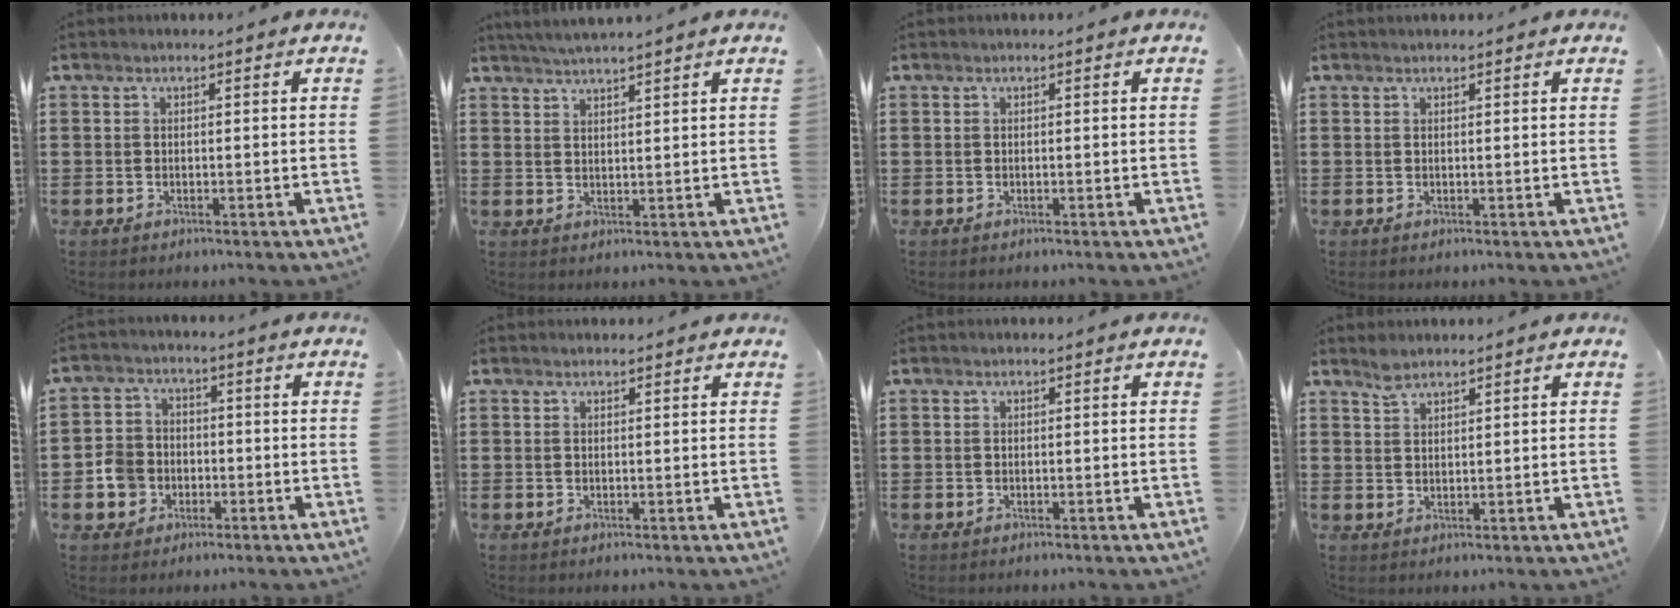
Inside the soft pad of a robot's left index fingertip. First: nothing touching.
{"total": 2.7, "force": [2.6, -0.6, 0.5], "torque": [-0.016, -0.005, 0.048]}
{"total": 0.0}
{"total": 0.6, "force": [0.6, 0.0, 0.2], "torque": [-0.005, 0.000, 0.012]}
{"total": 5.4, "force": [-1.7, 4.8, 1.8], "torque": [-0.056, 0.010, -0.035]}
{"total": 0.7, "force": [0.6, 0.1, 0.1], "torque": [-0.004, 0.000, 0.013]}
{"total": 0.0}
{"total": 2.3, "force": [2.0, 0.6, 0.8], "torque": [-0.019, 0.000, 0.039]}